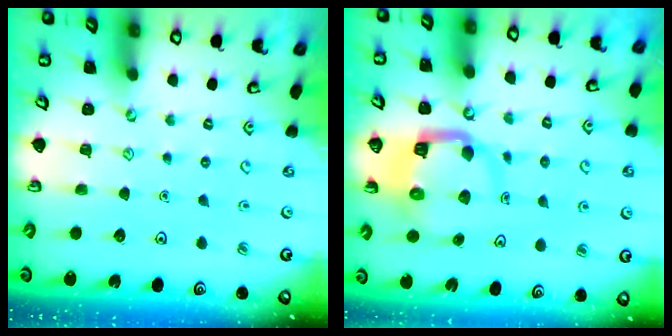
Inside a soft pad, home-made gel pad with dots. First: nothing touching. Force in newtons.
{"total": 7.3, "press": 7.3, "slide": 1.0}